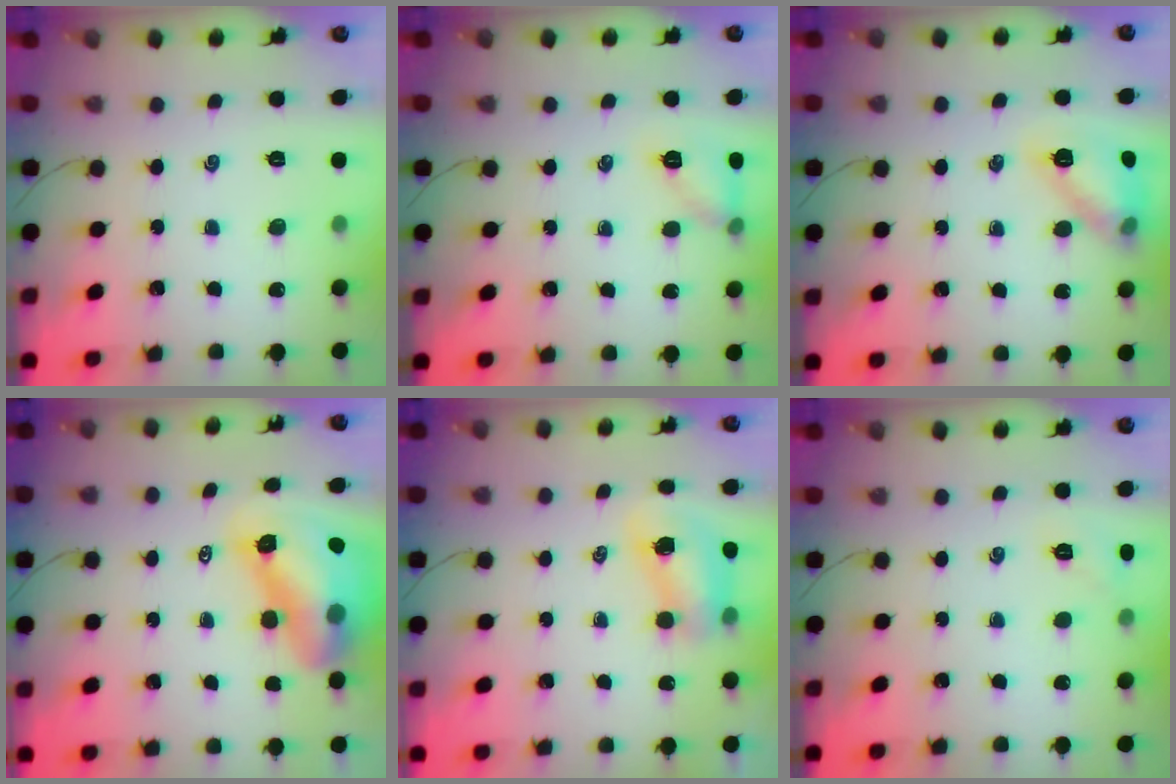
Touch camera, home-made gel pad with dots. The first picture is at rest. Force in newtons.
{"total": 7.8, "press": 7.8, "slide": 0.3}
{"total": 13.1, "press": 13.1, "slide": 1.2}
{"total": 11.2, "press": 10.7, "slide": 3.5}
{"total": 7.8, "press": 7.7, "slide": 1.1}
{"total": 5.2, "press": 5.0, "slide": 1.3}